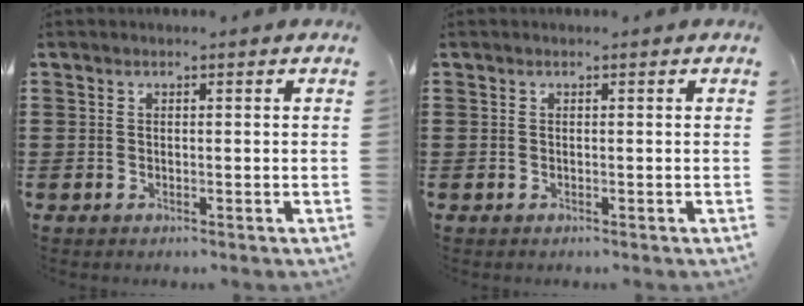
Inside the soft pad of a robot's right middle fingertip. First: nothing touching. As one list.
[{"total": 0.0}]